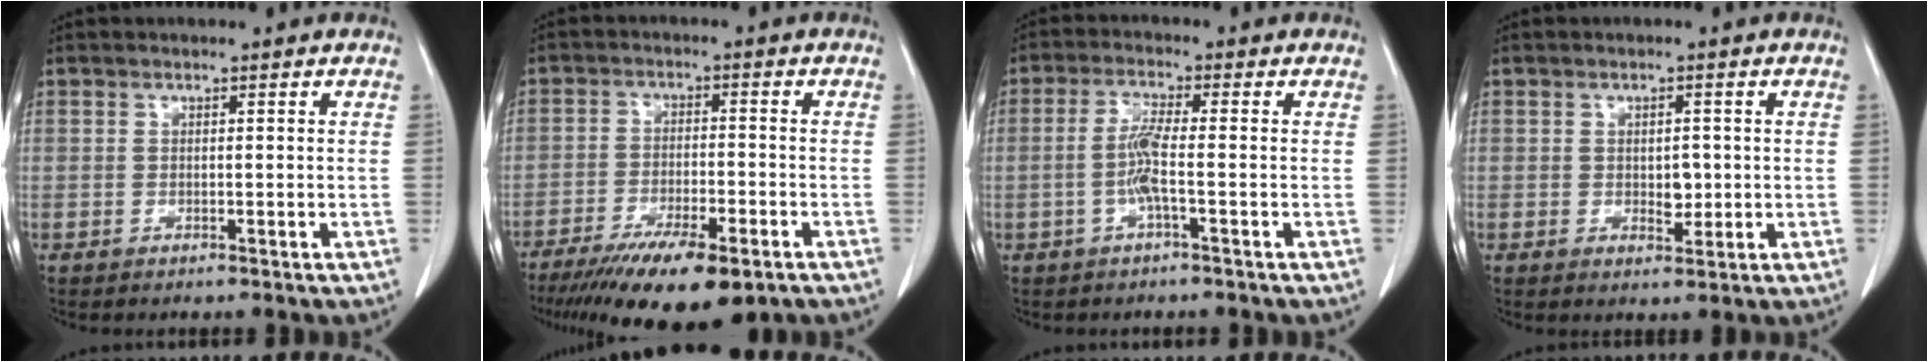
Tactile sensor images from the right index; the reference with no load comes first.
{"total": 13.1, "force": [-8.9, 3.5, 8.9], "torque": [-0.146, -0.023, -0.140]}
{"total": 4.4, "force": [-1.1, -0.1, 4.2], "torque": [-0.091, 0.002, -0.025]}
{"total": 2.7, "force": [-0.1, 1.6, 2.2], "torque": [-0.030, -0.002, 0.003]}